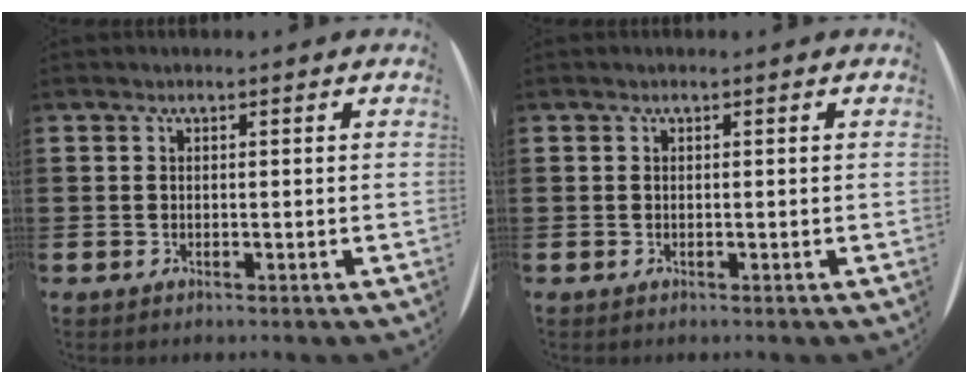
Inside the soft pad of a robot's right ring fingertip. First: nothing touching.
{"total": 0.0}